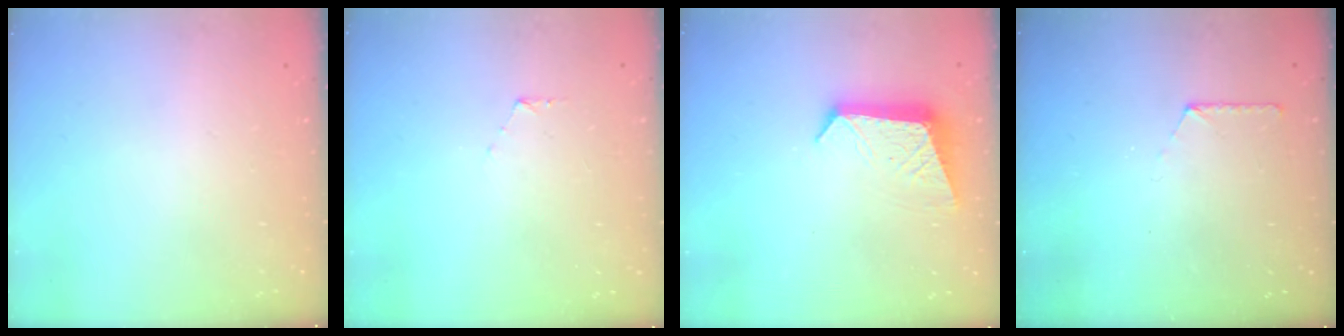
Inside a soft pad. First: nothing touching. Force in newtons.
{"total": 3.2, "press": 3.2, "slide": 0.3}
{"total": 9.8, "press": 9.8, "slide": 0.1}
{"total": 5.2, "press": 5.1, "slide": 0.6}